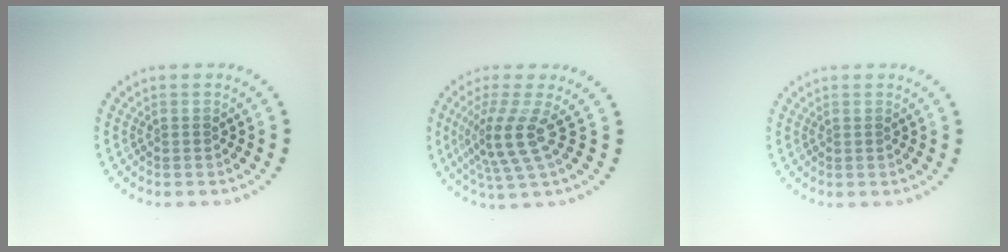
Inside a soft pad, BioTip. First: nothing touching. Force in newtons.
{"total": 3.9, "press": 2.9, "slide": 2.7}
{"total": 0.0}